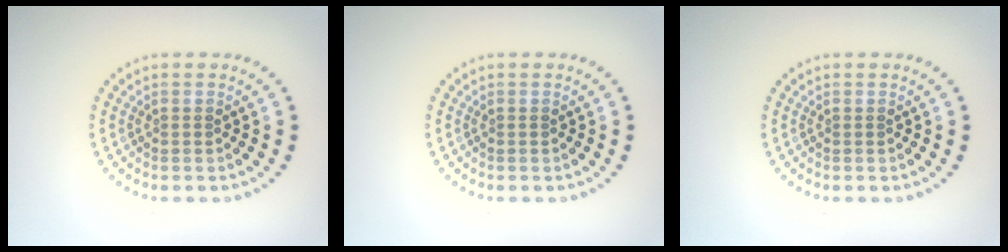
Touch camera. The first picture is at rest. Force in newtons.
{"total": 0.0}
{"total": 0.0}